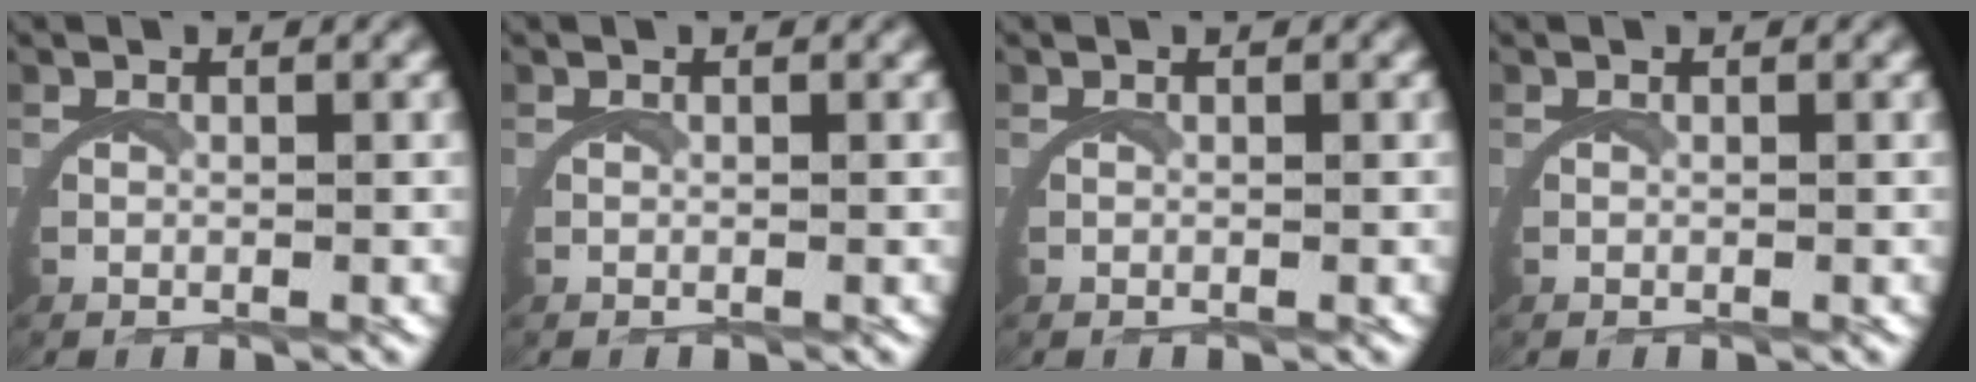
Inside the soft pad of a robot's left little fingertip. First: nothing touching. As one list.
[{"total": 0.0}, {"total": 0.0}, {"total": 0.0}]